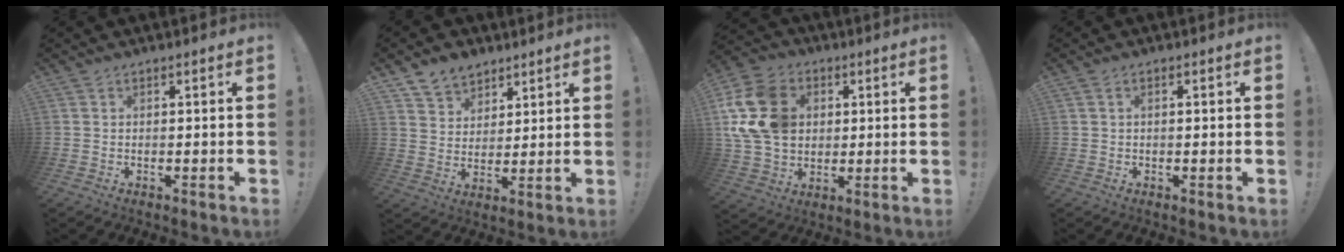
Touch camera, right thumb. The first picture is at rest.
{"total": 8.1, "force": [5.8, 5.6, 1.2], "torque": [-0.019, -0.041, 0.114]}
{"total": 19.0, "force": [4.0, 15.0, 11.0], "torque": [-0.198, -0.008, 0.081]}
{"total": 1.1, "force": [-0.3, 0.1, 1.0], "torque": [-0.019, 0.004, -0.007]}